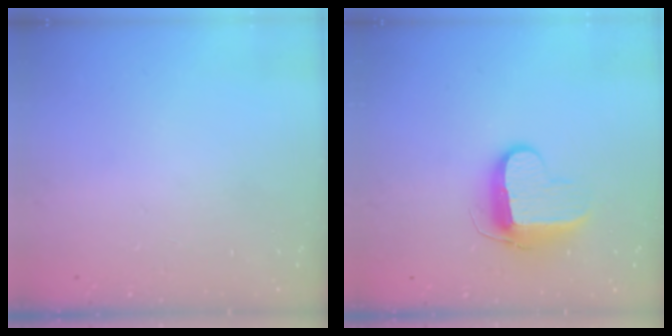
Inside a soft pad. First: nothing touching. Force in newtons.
{"total": 9.4, "press": 9.4, "slide": 0.7}